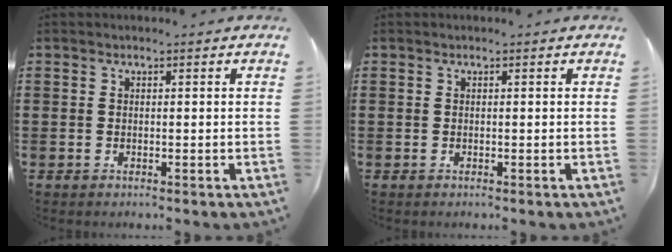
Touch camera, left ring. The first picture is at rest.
{"total": 0.0}